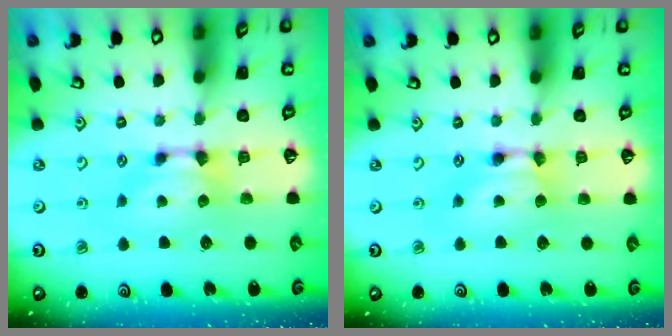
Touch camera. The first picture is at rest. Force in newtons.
{"total": 1.6, "press": 1.6, "slide": 0.2}